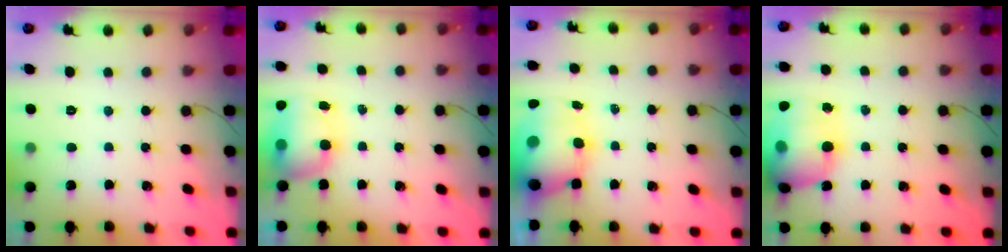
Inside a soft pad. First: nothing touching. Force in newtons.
{"total": 8.0, "press": 7.9, "slide": 1.3}
{"total": 9.8, "press": 9.5, "slide": 2.6}
{"total": 20.4, "press": 19.9, "slide": 4.2}